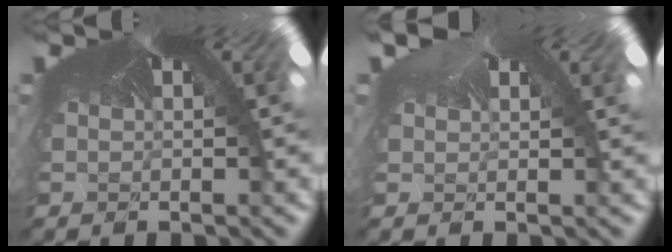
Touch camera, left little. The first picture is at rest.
{"total": 1.5, "force": [1.3, 0.5, 0.4], "torque": [-0.022, 0.003, 0.016]}